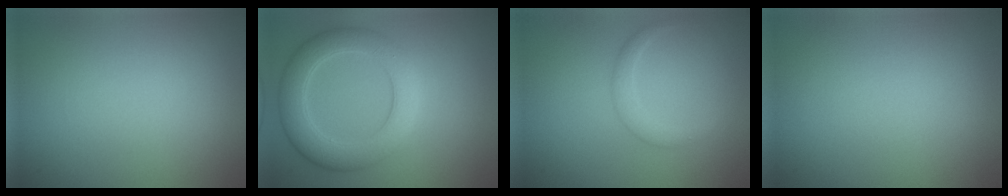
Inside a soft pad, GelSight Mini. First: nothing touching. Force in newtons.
{"total": 5.3, "press": 5.3, "slide": 0.2}
{"total": 1.7, "press": 1.7, "slide": 0.1}
{"total": 0.0}